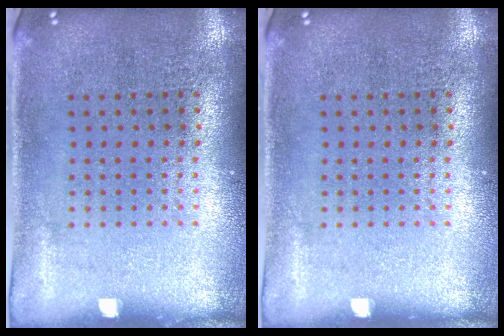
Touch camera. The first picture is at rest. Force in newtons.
{"total": 0.0}